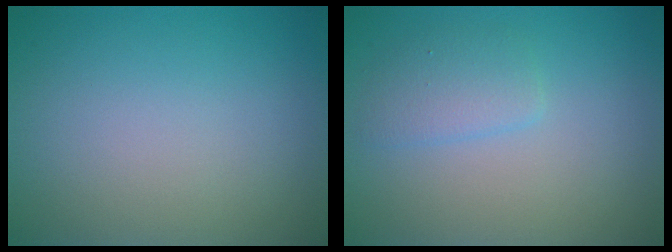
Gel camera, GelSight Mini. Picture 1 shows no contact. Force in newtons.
{"total": 1.9, "press": 1.9, "slide": 0.1}